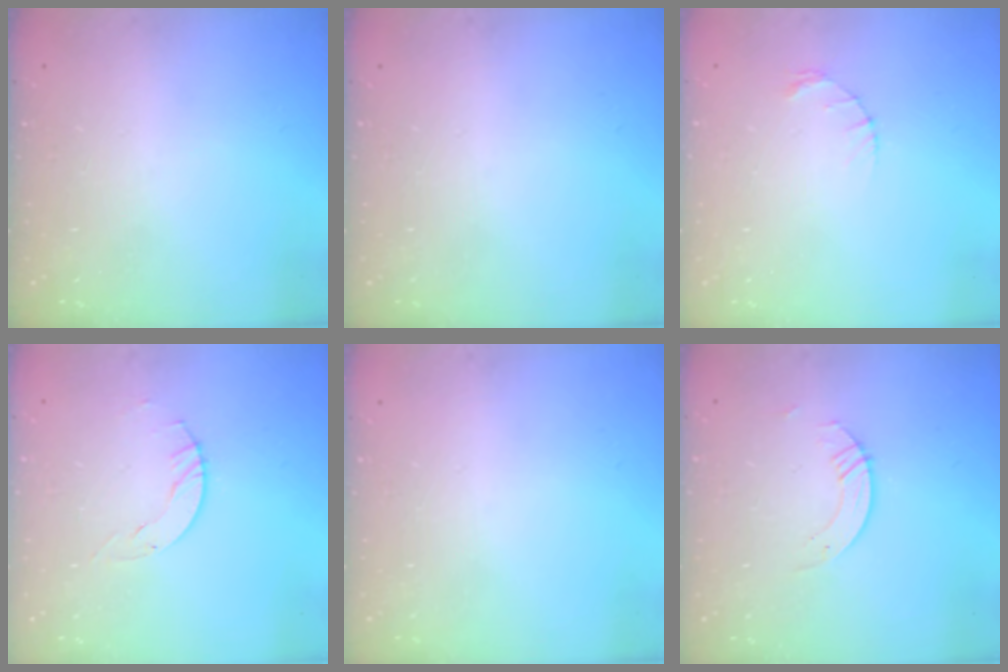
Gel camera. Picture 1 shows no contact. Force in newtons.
{"total": 0.0}
{"total": 1.2, "press": 1.1, "slide": 0.2}
{"total": 2.9, "press": 2.9, "slide": 0.4}
{"total": 0.0}
{"total": 2.2, "press": 2.2, "slide": 0.2}